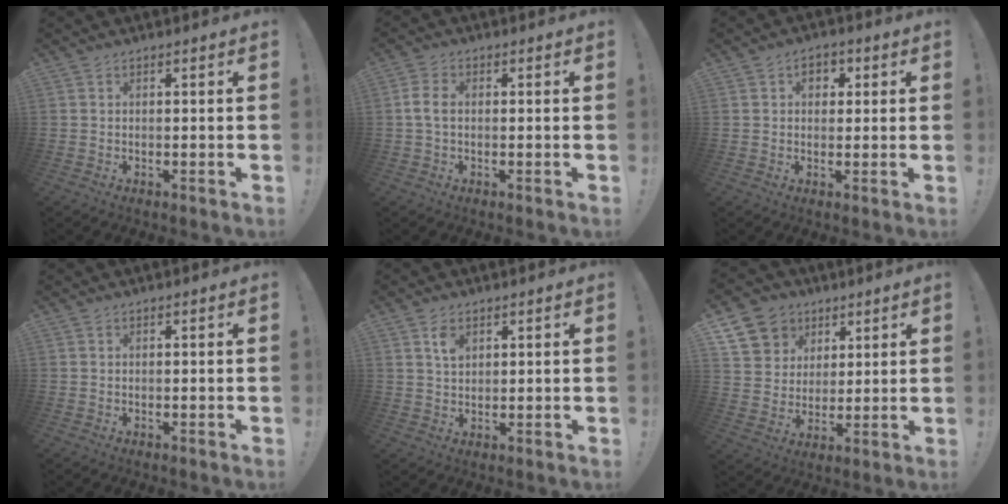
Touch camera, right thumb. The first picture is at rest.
{"total": 3.3, "force": [-0.2, 1.9, 2.7], "torque": [-0.062, 0.010, -0.003]}
{"total": 4.0, "force": [1.4, 3.0, 2.3], "torque": [-0.019, -0.001, 0.019]}
{"total": 0.0}
{"total": 4.3, "force": [2.3, 2.8, 2.2], "torque": [-0.026, -0.013, 0.038]}
{"total": 11.1, "force": [5.6, 9.2, 2.7], "torque": [-0.044, -0.034, 0.117]}